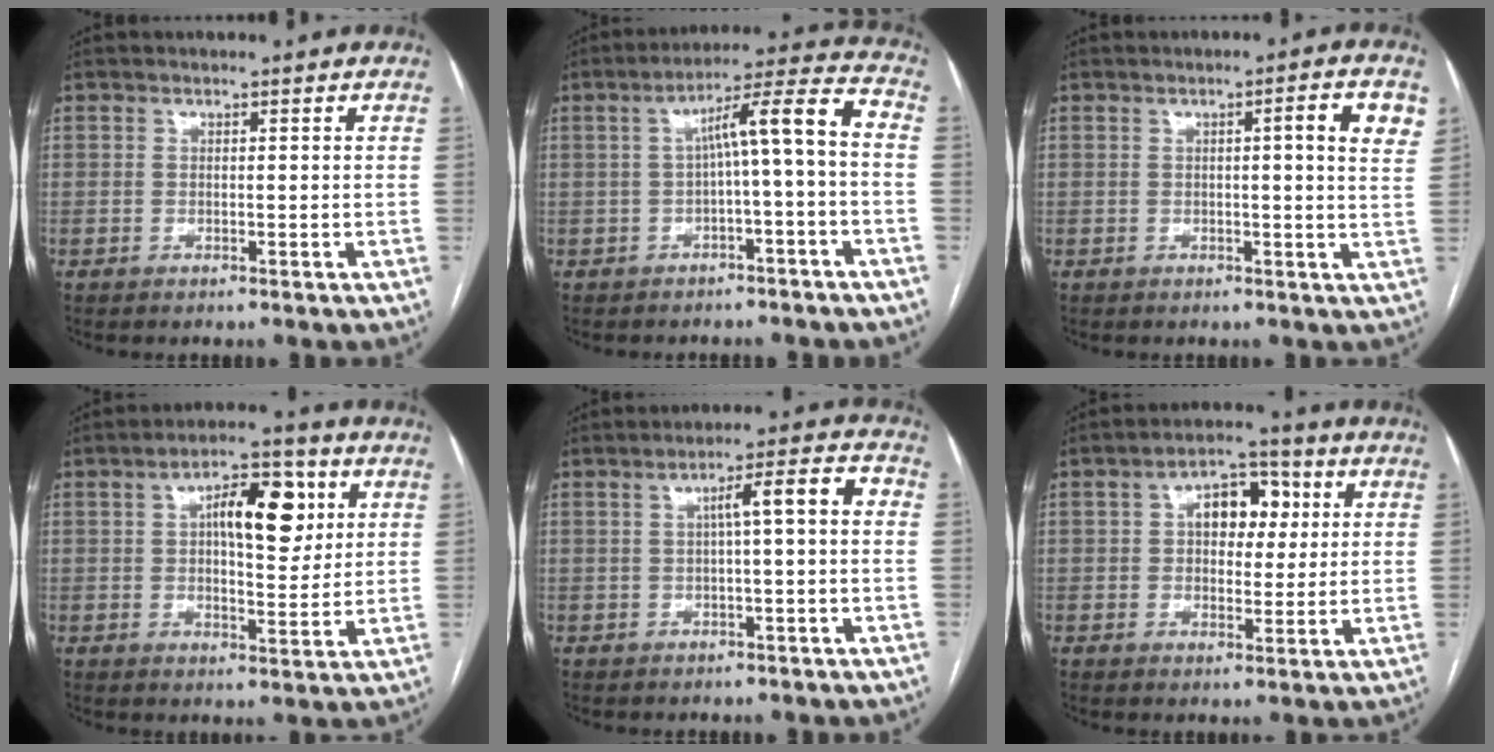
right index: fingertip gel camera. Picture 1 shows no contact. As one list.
[{"total": 8.9, "force": [-1.0, 0.2, 8.9], "torque": [-0.130, 0.039, -0.013]}, {"total": 6.0, "force": [1.8, 0.0, 5.7], "torque": [-0.069, 0.002, 0.018]}, {"total": 10.4, "force": [3.1, 4.0, 9.1], "torque": [-0.138, 0.020, 0.048]}, {"total": 6.0, "force": [0.5, 0.5, 6.0], "torque": [-0.090, 0.024, 0.007]}, {"total": 7.8, "force": [1.8, 4.6, 6.1], "torque": [-0.089, 0.027, 0.028]}]